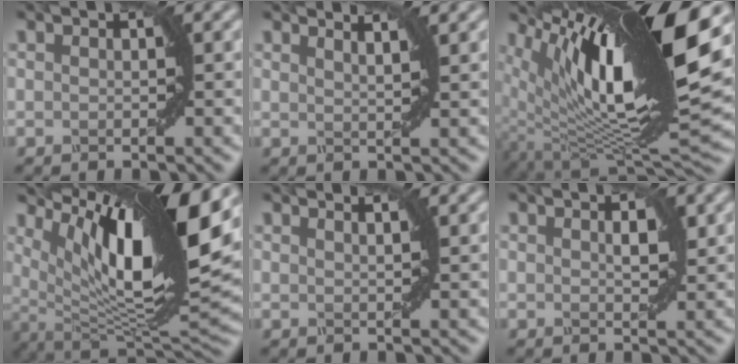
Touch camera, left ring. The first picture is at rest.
{"total": 2.6, "force": [2.0, 1.0, 1.4], "torque": [-0.001, 0.005, 0.003]}
{"total": 16.6, "force": [5.5, 5.3, 14.7], "torque": [-0.263, -0.006, 0.110]}
{"total": 14.8, "force": [6.3, 4.4, 12.7], "torque": [-0.203, 0.001, 0.116]}
{"total": 1.8, "force": [1.2, 0.8, 1.0], "torque": [0.008, -0.003, -0.008]}
{"total": 1.2, "force": [0.4, 0.6, 1.0], "torque": [-0.017, -0.003, 0.010]}